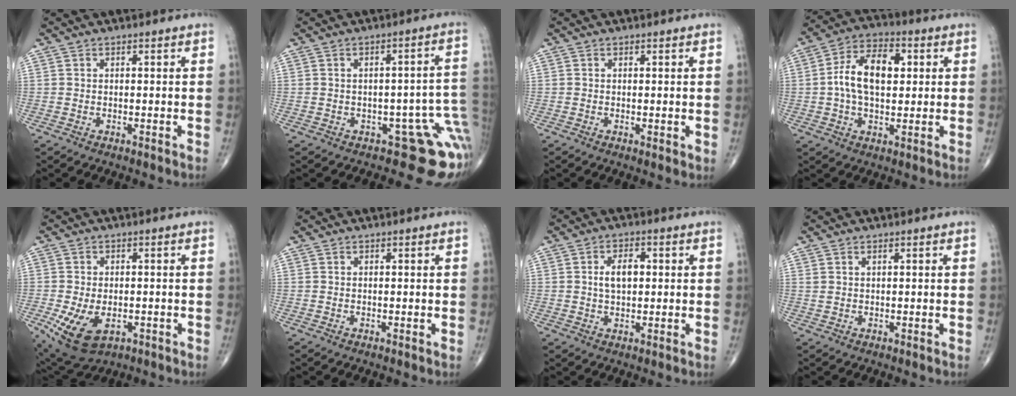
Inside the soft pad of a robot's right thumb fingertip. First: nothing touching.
{"total": 10.1, "force": [-3.6, 5.1, 7.9], "torque": [-0.046, 0.030, -0.039]}
{"total": 1.0, "force": [0.0, 0.3, 0.9], "torque": [-0.017, -0.005, -0.001]}
{"total": 12.0, "force": [1.4, 6.9, 9.7], "torque": [-0.164, 0.020, 0.018]}
{"total": 9.7, "force": [-3.3, 5.7, 7.1], "torque": [-0.131, -0.002, -0.042]}
{"total": 0.0}
{"total": 5.1, "force": [0.7, 2.9, 4.1], "torque": [-0.069, 0.006, 0.010]}
{"total": 0.9, "force": [0.6, 0.2, 0.6], "torque": [-0.015, 0.004, 0.014]}